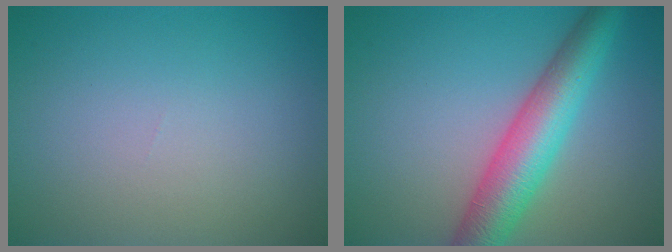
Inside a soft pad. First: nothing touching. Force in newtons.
{"total": 6.8, "press": 6.8, "slide": 0.1}